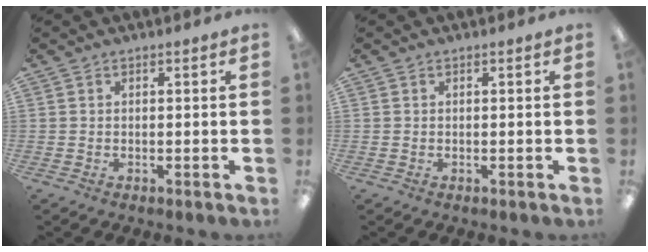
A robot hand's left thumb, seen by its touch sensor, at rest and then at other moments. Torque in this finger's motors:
{"motor_torque": [0.03, 0.01, 0.12, -0.14, 0.00]}